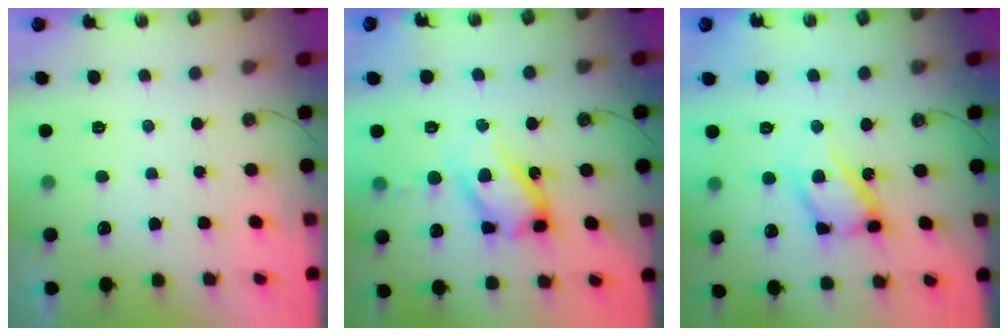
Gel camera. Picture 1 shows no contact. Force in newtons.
{"total": 17.3, "press": 17.2, "slide": 1.7}
{"total": 15.3, "press": 15.2, "slide": 1.9}